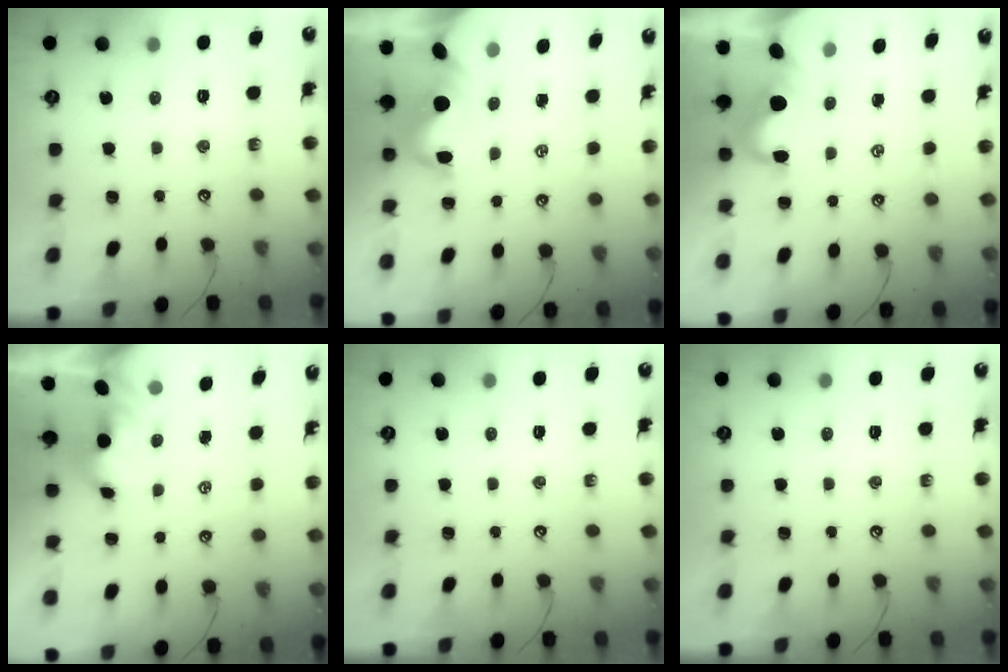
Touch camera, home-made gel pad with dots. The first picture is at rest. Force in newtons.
{"total": 3.6, "press": 3.4, "slide": 1.2}
{"total": 1.5, "press": 1.4, "slide": 0.6}
{"total": 1.5, "press": 1.3, "slide": 0.7}
{"total": 0.0}
{"total": 0.0}